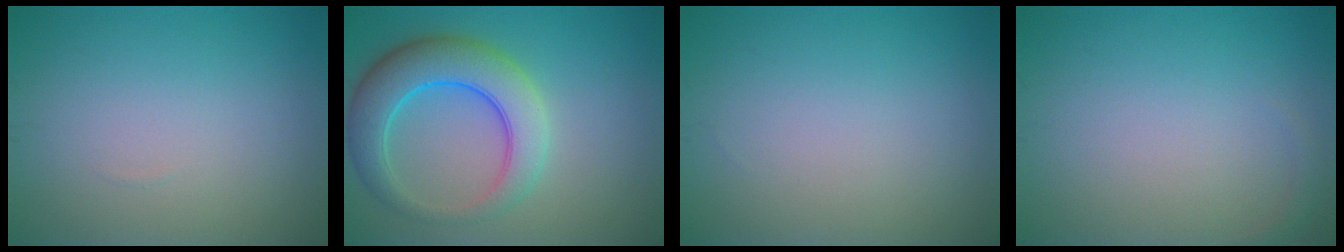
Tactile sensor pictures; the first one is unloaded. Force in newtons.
{"total": 7.0, "press": 7.0, "slide": 0.2}
{"total": 0.0}
{"total": 0.6, "press": 0.6, "slide": 0.1}